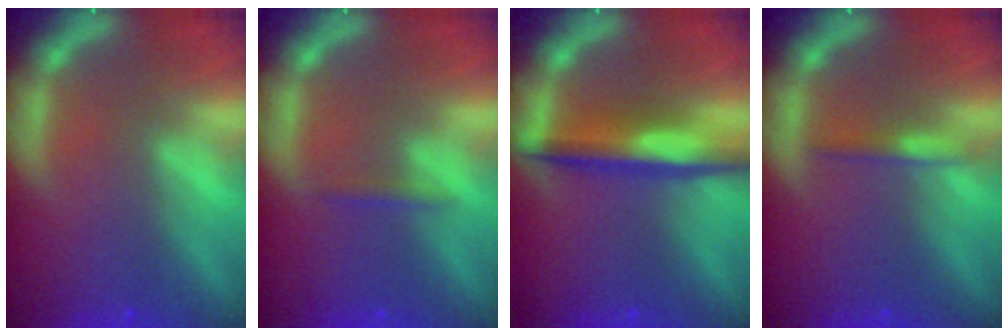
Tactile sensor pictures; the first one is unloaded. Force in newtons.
{"total": 0.9}
{"total": 5.0}
{"total": 1.4}